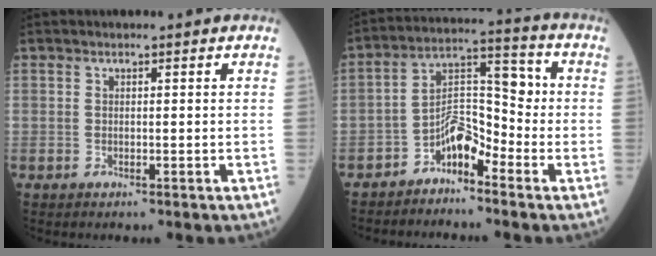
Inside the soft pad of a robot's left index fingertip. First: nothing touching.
{"total": 6.4, "force": [-3.8, 3.2, 4.1], "torque": [-0.069, 0.025, -0.073]}